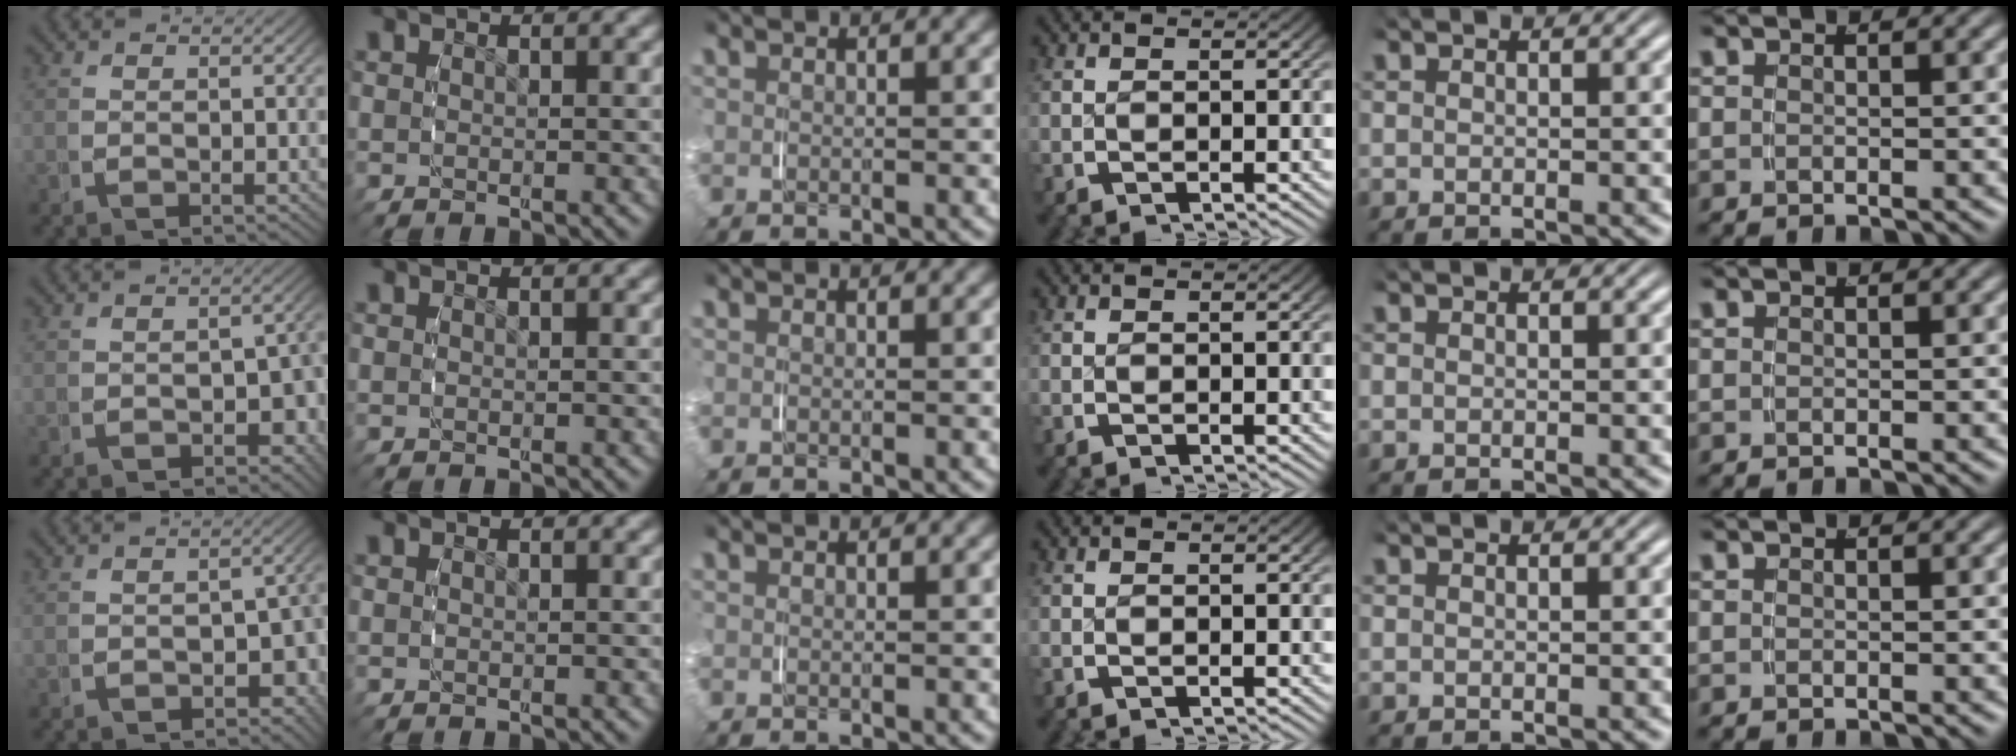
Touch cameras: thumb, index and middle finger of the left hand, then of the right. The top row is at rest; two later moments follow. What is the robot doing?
{"motion": "grasp_and_lifting", "object": "string"}